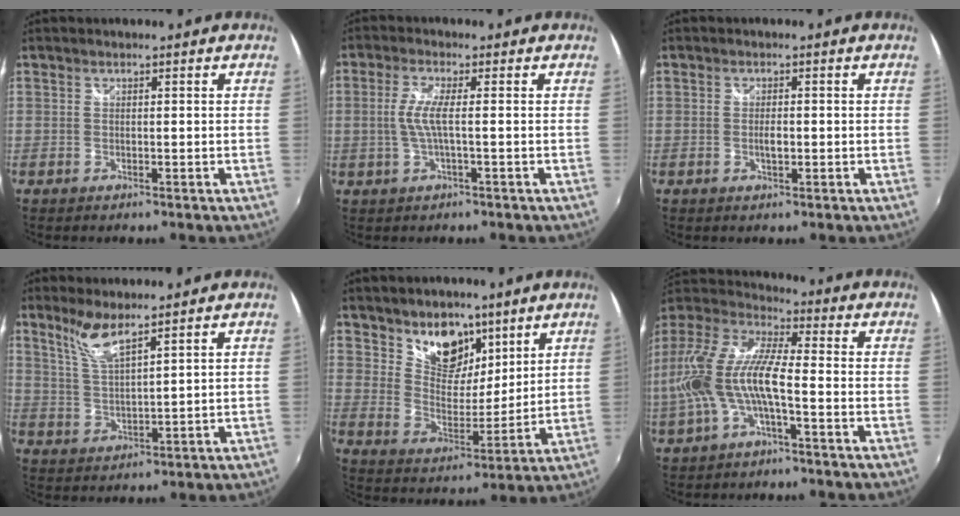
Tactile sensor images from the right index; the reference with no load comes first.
{"total": 4.3, "force": [-0.5, 0.3, 4.3], "torque": [-0.091, 0.000, -0.008]}
{"total": 1.8, "force": [-0.4, 0.8, 1.6], "torque": [-0.028, -0.002, -0.006]}
{"total": 5.9, "force": [4.6, 0.3, 3.6], "torque": [-0.077, -0.002, 0.098]}
{"total": 11.1, "force": [7.6, 6.5, 4.8], "torque": [-0.077, -0.003, 0.136]}
{"total": 15.9, "force": [-3.4, 4.7, 14.8], "torque": [-0.298, -0.002, -0.065]}